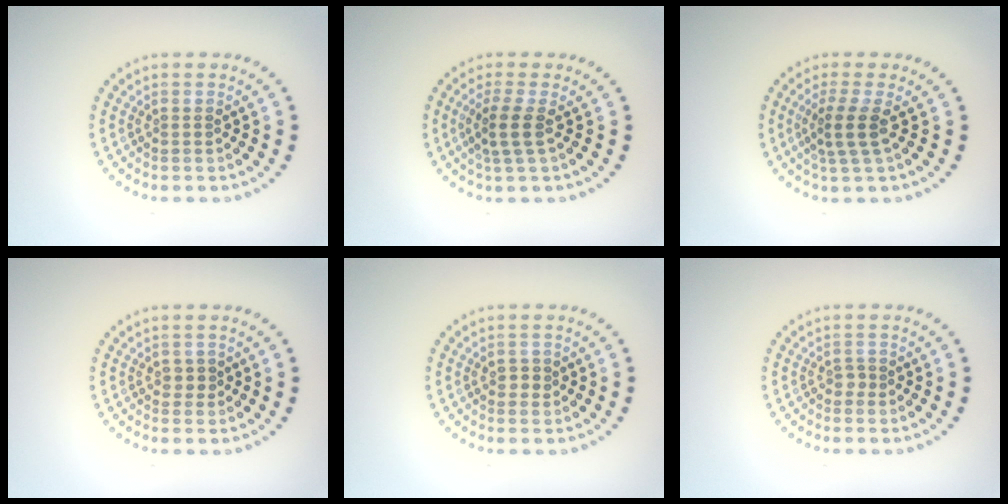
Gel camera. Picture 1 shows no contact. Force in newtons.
{"total": 2.3, "press": 1.9, "slide": 1.3}
{"total": 2.5, "press": 1.9, "slide": 1.6}
{"total": 0.9, "press": 0.8, "slide": 0.4}
{"total": 1.1, "press": 1.1, "slide": 0.4}
{"total": 0.9, "press": 0.7, "slide": 0.6}